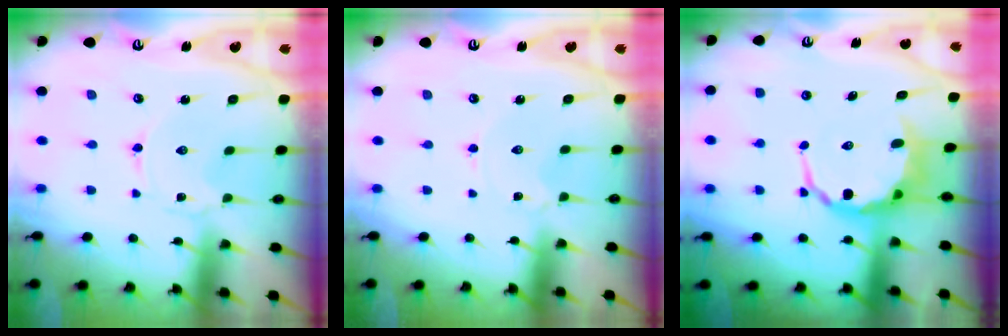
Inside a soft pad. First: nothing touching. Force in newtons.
{"total": 0.5, "press": 0.5, "slide": 0.2}
{"total": 7.2, "press": 6.9, "slide": 1.7}